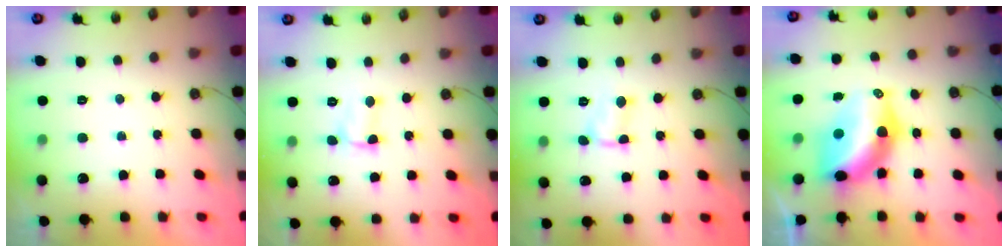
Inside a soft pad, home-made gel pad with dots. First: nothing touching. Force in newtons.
{"total": 1.6, "press": 1.5, "slide": 0.5}
{"total": 1.9, "press": 1.9, "slide": 0.2}
{"total": 10.8, "press": 10.8, "slide": 0.8}